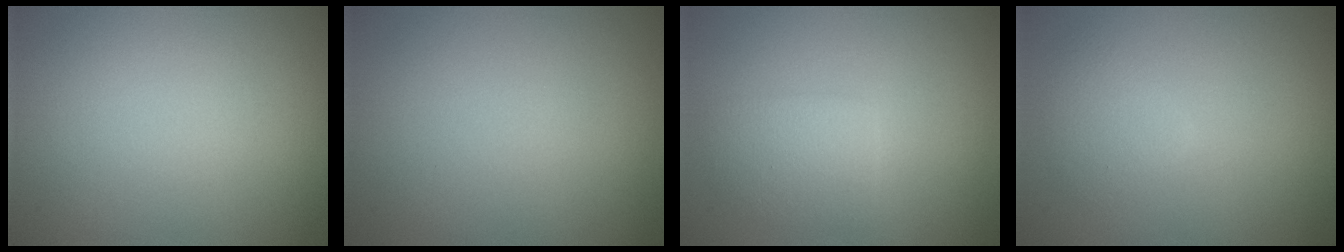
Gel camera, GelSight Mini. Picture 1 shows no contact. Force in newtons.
{"total": 0.0}
{"total": 2.4, "press": 2.3, "slide": 0.2}
{"total": 1.9, "press": 1.9, "slide": 0.1}